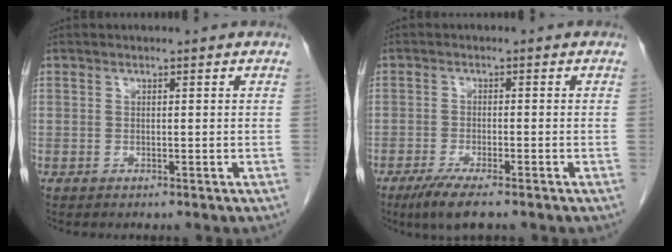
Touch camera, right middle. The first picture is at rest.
{"total": 5.1, "force": [-3.6, 0.6, 3.6], "torque": [-0.066, -0.012, -0.061]}